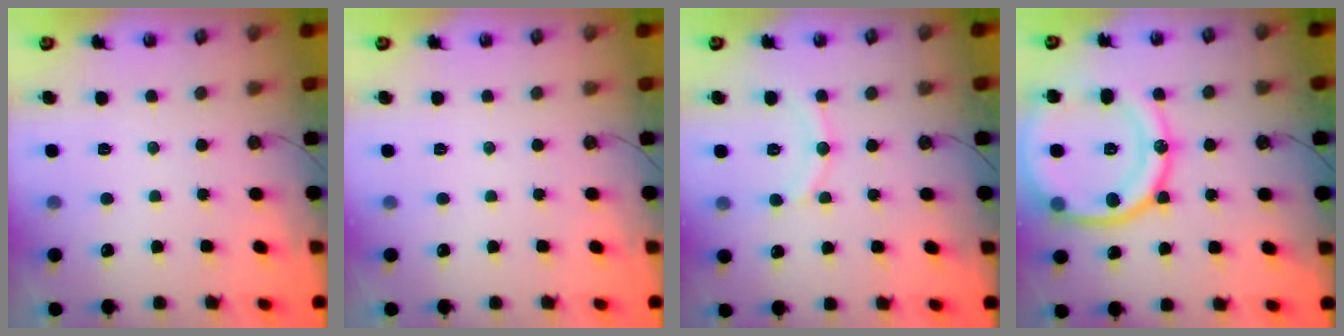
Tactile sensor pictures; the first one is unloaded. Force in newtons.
{"total": 0.0}
{"total": 9.9, "press": 9.9, "slide": 0.9}
{"total": 24.0, "press": 23.9, "slide": 2.6}